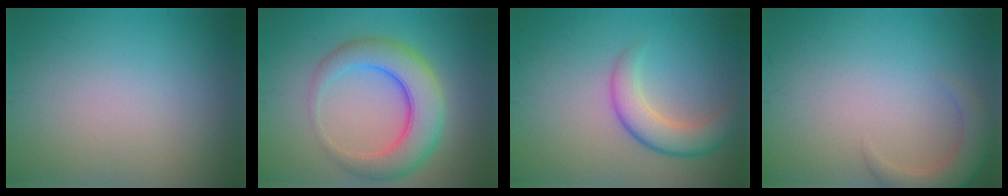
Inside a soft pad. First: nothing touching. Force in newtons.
{"total": 6.8, "press": 6.8, "slide": 0.1}
{"total": 4.0, "press": 4.0, "slide": 0.2}
{"total": 3.2, "press": 3.1, "slide": 0.5}